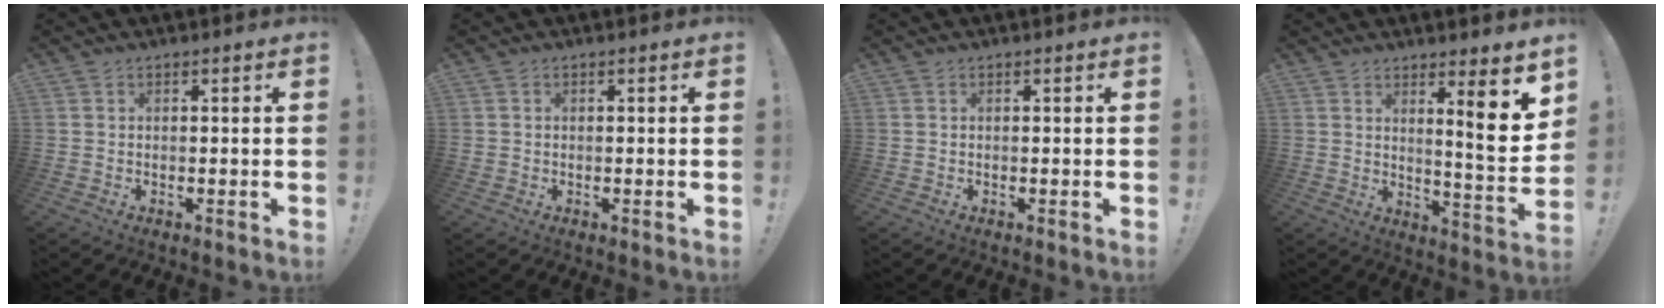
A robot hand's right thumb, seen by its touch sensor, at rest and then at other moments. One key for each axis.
{"total": 0.6, "fx": -0.1, "fy": 0.5, "fz": 0.1, "tx": 0.000, "ty": 0.002, "tz": -0.002}
{"total": 0.0}
{"total": 10.7, "fx": 5.0, "fy": 0.5, "fz": 9.4, "tx": -0.118, "ty": -0.049, "tz": 0.071}